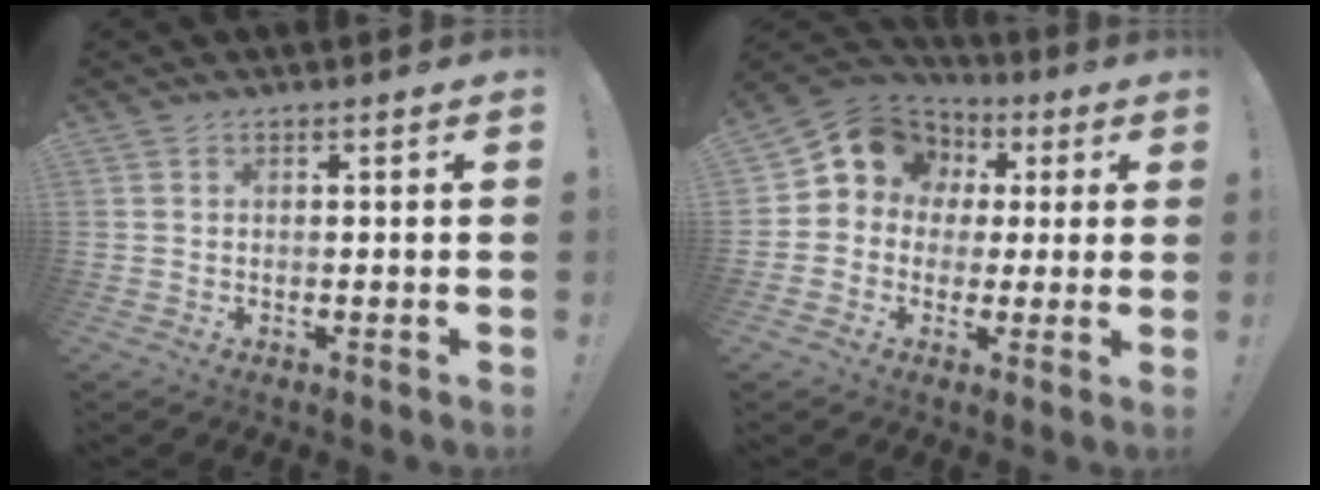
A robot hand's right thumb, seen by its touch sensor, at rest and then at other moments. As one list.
[{"total": 11.4, "force": [3.4, 10.0, 4.2], "torque": [-0.057, -0.012, 0.071]}]